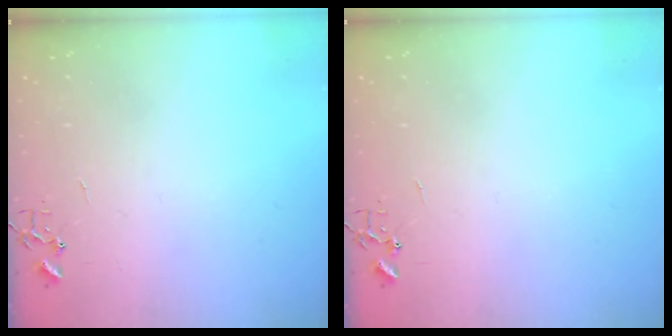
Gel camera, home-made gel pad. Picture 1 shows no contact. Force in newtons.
{"total": 0.0}